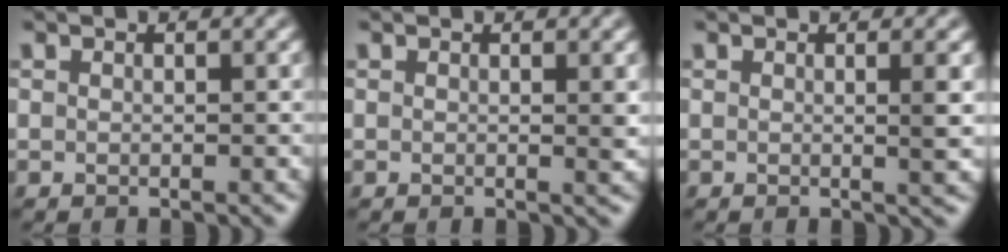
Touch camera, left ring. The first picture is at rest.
{"total": 0.8, "force": [0.2, 0.0, 0.8], "torque": [-0.009, -0.004, 0.001]}
{"total": 2.0, "force": [0.2, 0.5, 1.9], "torque": [-0.023, 0.000, -0.004]}